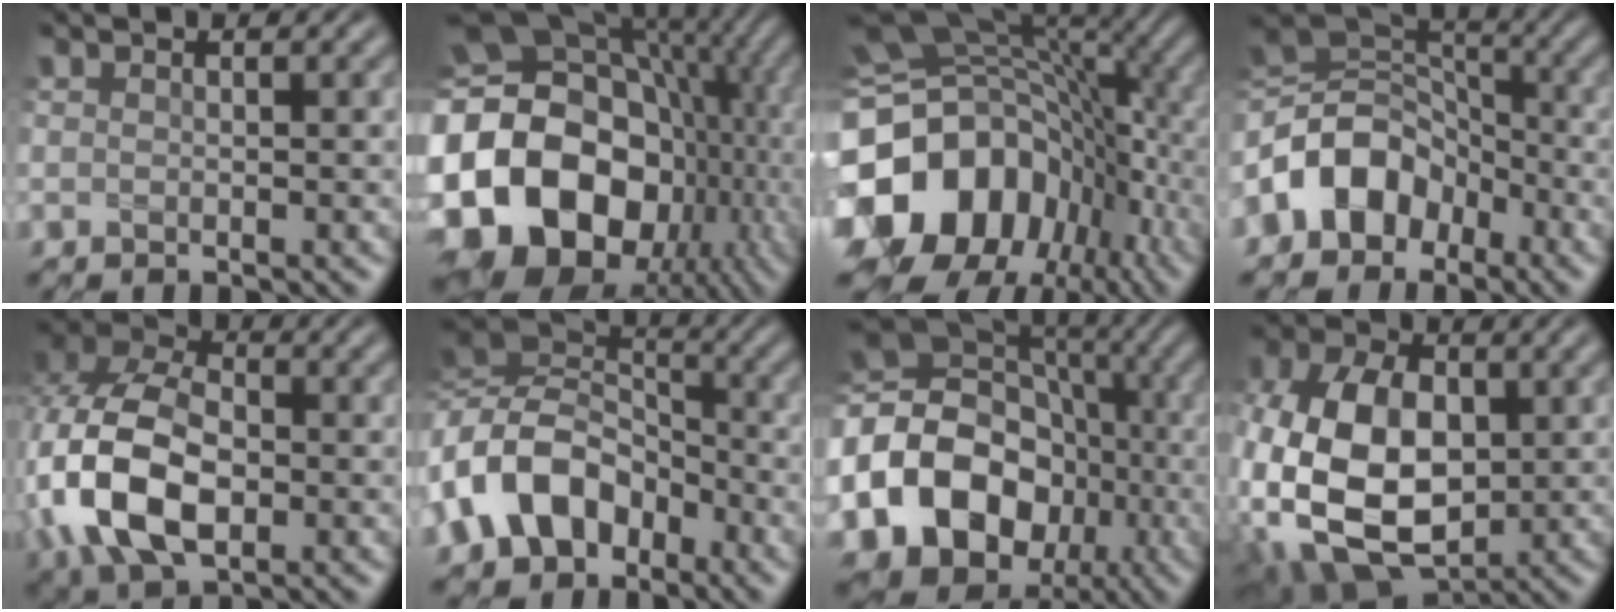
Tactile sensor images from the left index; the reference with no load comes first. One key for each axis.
{"total": 21.4, "fx": -3.8, "fy": 17.0, "fz": 12.5, "tx": -0.241, "ty": -0.012, "tz": -0.067}
{"total": 19.1, "fx": -6.3, "fy": 14.8, "fz": 10.2, "tx": -0.220, "ty": -0.018, "tz": -0.093}
{"total": 7.7, "fx": -3.5, "fy": 5.7, "fz": 3.8, "tx": -0.056, "ty": 0.013, "tz": -0.079}
{"total": 12.1, "fx": -2.2, "fy": 7.9, "fz": 8.8, "tx": -0.213, "ty": -0.009, "tz": -0.054}
{"total": 10.9, "fx": -3.5, "fy": 8.0, "fz": 6.6, "tx": -0.139, "ty": 0.003, "tz": -0.081}
{"total": 19.3, "fx": -4.5, "fy": 16.1, "fz": 9.5, "tx": -0.193, "ty": -0.004, "tz": -0.093}
{"total": 12.4, "fx": -1.4, "fy": 7.9, "fz": 9.4, "tx": -0.213, "ty": -0.008, "tz": -0.033}